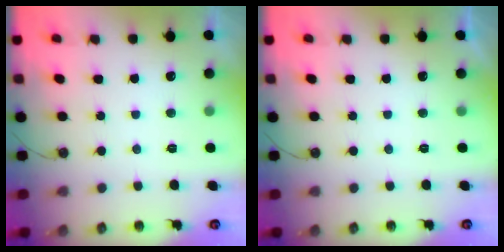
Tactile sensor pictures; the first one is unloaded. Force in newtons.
{"total": 0.0}